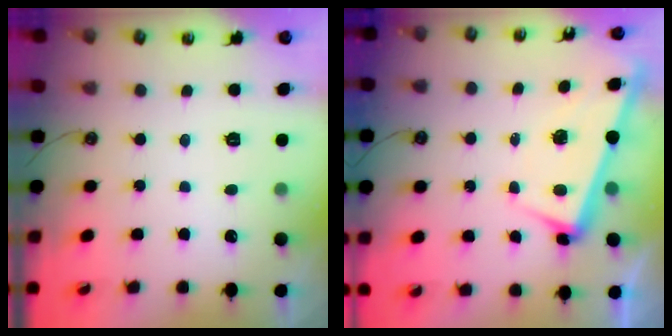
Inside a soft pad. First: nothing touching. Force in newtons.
{"total": 3.0, "press": 2.9, "slide": 0.8}